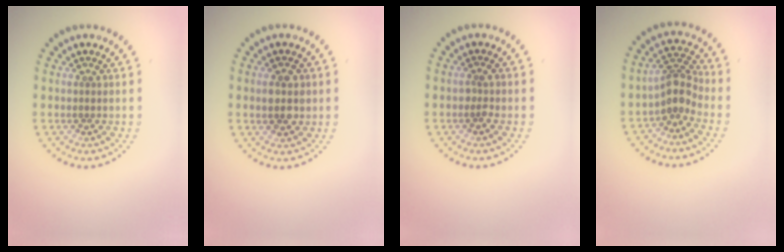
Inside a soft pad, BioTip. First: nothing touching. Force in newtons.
{"total": 2.5, "press": 2.4, "slide": 0.5}
{"total": 0.7, "press": 0.7, "slide": 0.2}
{"total": 2.8, "press": 2.1, "slide": 1.9}